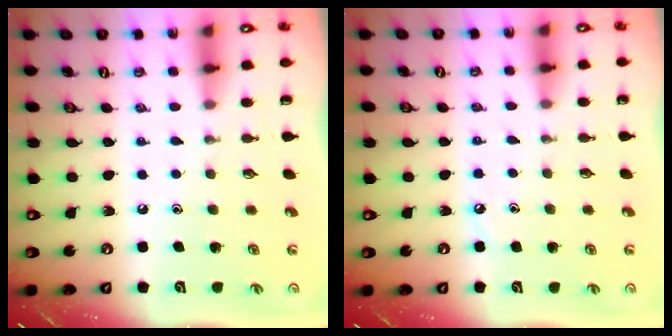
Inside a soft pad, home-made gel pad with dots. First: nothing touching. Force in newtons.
{"total": 2.8, "press": 2.7, "slide": 0.4}